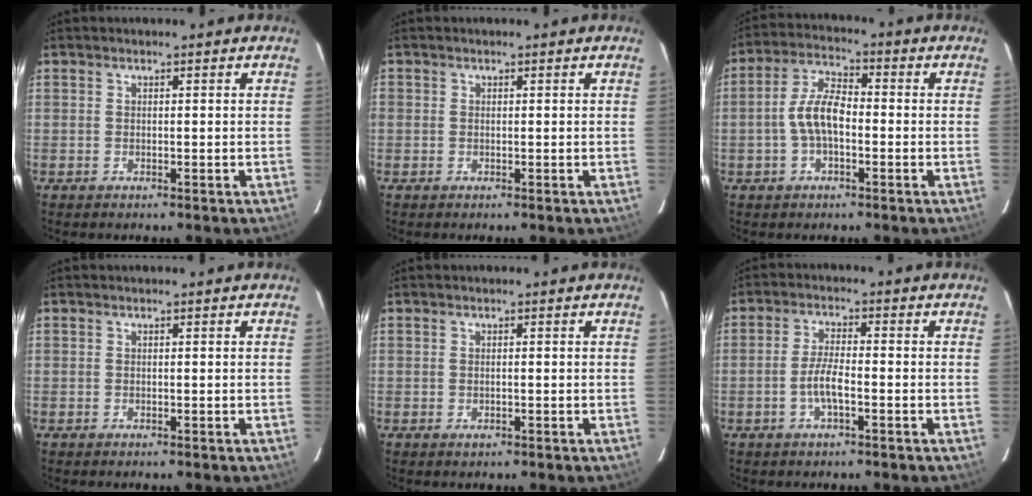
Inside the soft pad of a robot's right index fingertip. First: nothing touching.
{"total": 0.0}
{"total": 7.2, "force": [-1.5, 3.4, 6.2], "torque": [-0.128, 0.015, -0.029]}
{"total": 0.0}
{"total": 0.6, "force": [-0.1, 0.3, 0.5], "torque": [-0.008, 0.002, -0.002]}
{"total": 4.6, "force": [-1.8, 1.0, 4.1], "torque": [-0.087, 0.003, -0.035]}